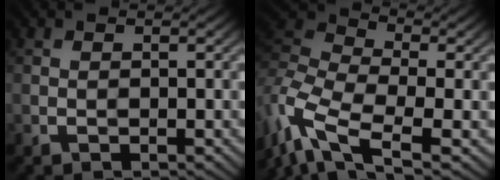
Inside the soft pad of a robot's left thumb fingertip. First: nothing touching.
{"total": 11.8, "force": [-6.1, 5.1, 8.8], "torque": [-0.222, -0.006, -0.123]}